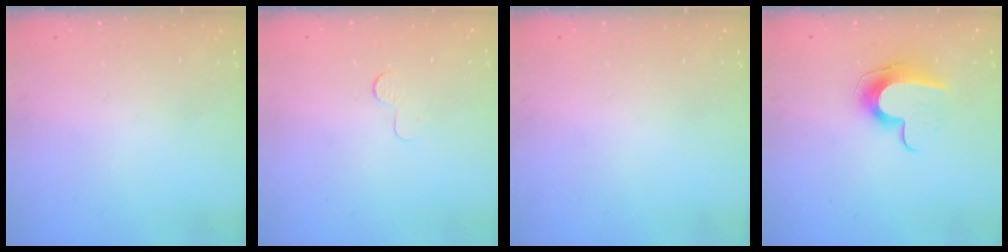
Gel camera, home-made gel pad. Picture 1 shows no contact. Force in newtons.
{"total": 2.6, "press": 2.6, "slide": 0.2}
{"total": 0.0}
{"total": 10.4, "press": 10.4, "slide": 0.1}